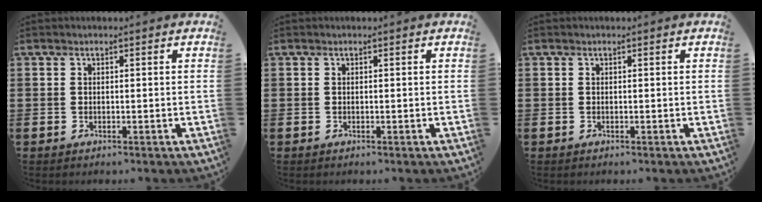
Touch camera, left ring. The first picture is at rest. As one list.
[{"total": 0.0}, {"total": 0.0}]